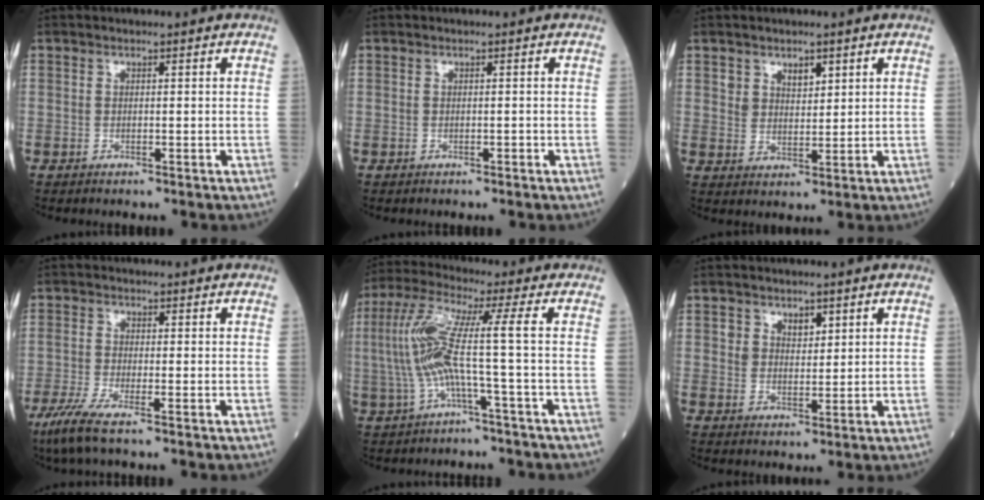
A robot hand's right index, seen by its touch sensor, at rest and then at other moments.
{"total": 0.0}
{"total": 3.5, "force": [2.1, 2.3, 1.7], "torque": [-0.029, -0.001, 0.042]}
{"total": 6.0, "force": [-4.0, 0.6, 4.5], "torque": [-0.100, -0.021, -0.075]}
{"total": 9.4, "force": [-0.9, -0.8, 9.3], "torque": [-0.214, 0.022, -0.022]}
{"total": 3.2, "force": [1.7, 2.3, 1.4], "torque": [-0.021, -0.001, 0.032]}